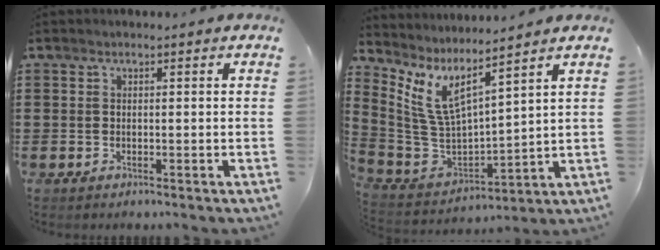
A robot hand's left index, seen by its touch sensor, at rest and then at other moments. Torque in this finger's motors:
{"motor_torque": [2.14, 0.00, 0.34, 0.07]}